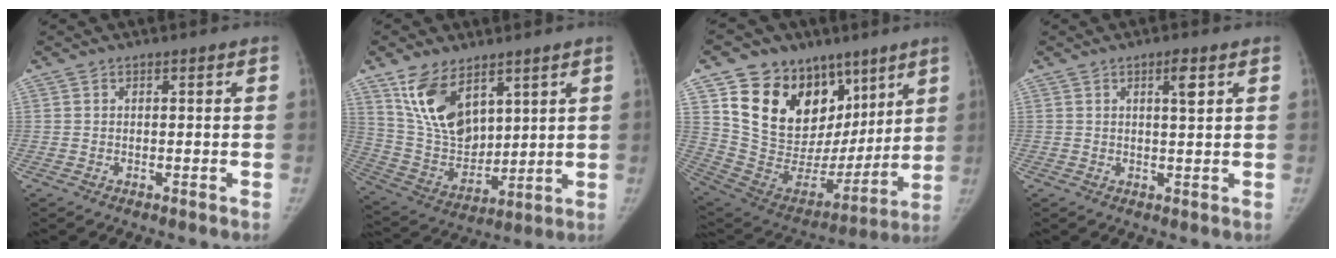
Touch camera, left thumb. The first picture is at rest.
{"total": 14.7, "force": [8.3, 8.3, 8.8], "torque": [-0.132, -0.044, 0.181]}
{"total": 25.6, "force": [12.8, 17.8, 13.3], "torque": [-0.170, -0.010, 0.238]}
{"total": 2.9, "force": [1.4, 0.5, 2.5], "torque": [-0.038, -0.007, 0.021]}